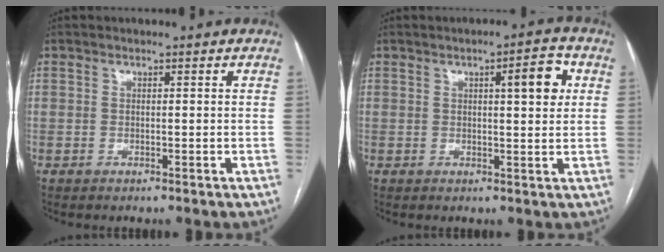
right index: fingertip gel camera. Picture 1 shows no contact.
{"total": 5.6, "force": [1.8, 1.1, 5.2], "torque": [-0.070, 0.006, 0.023]}